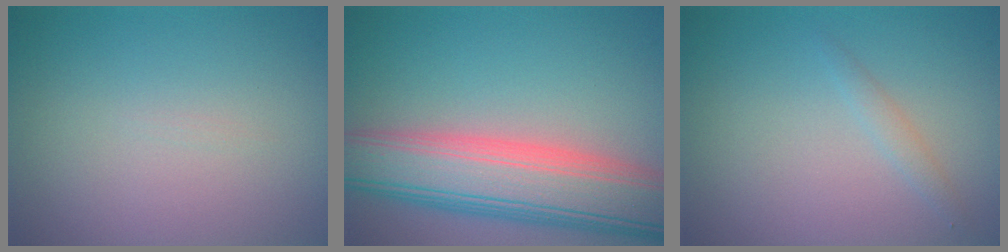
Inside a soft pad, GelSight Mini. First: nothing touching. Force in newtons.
{"total": 10.0, "press": 10.0, "slide": 0.7}
{"total": 0.9, "press": 0.9, "slide": 0.1}